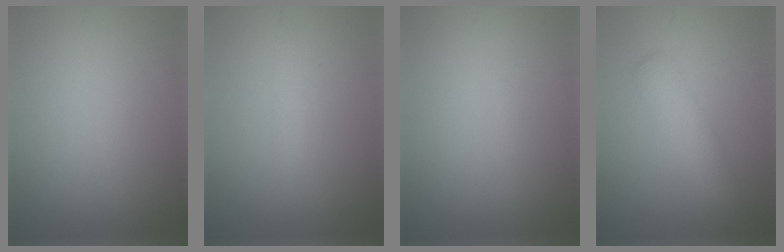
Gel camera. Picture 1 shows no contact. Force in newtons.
{"total": 1.3, "press": 1.3, "slide": 0.2}
{"total": 0.0}
{"total": 2.6, "press": 2.6, "slide": 0.1}